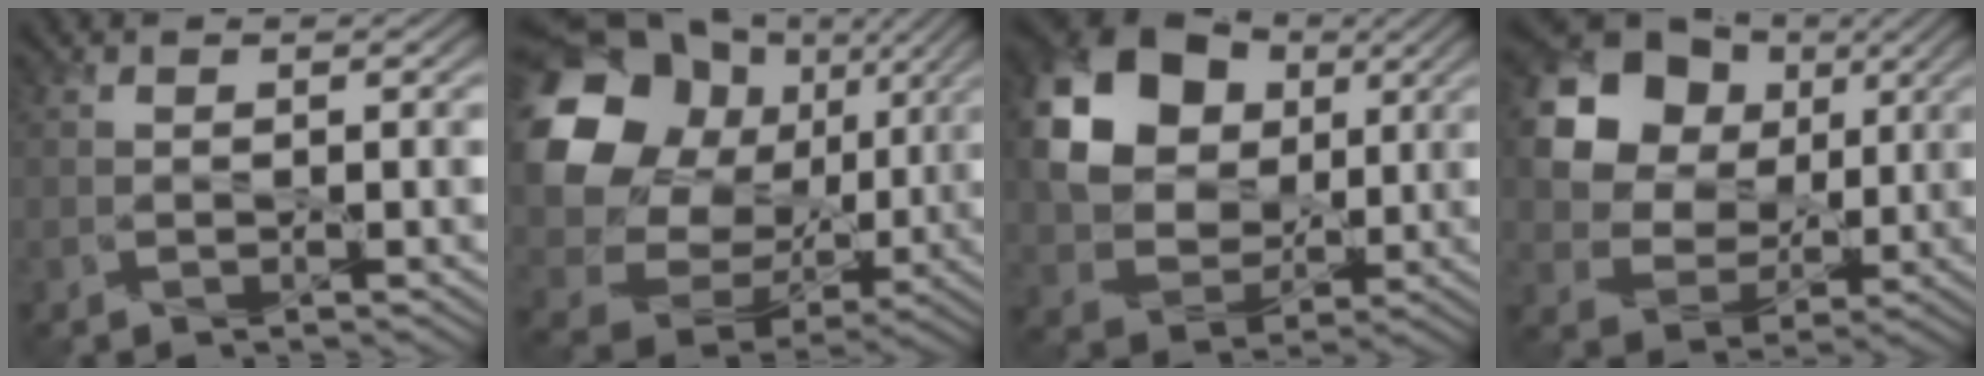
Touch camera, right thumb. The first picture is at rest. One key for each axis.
{"total": 16.9, "fx": 5.2, "fy": 14.0, "fz": 8.1, "tx": -0.209, "ty": 0.011, "tz": 0.099}
{"total": 16.0, "fx": 5.2, "fy": 12.5, "fz": 8.6, "tx": -0.212, "ty": 0.035, "tz": 0.109}
{"total": 14.7, "fx": 5.7, "fy": 12.2, "fz": 6.0, "tx": -0.191, "ty": 0.048, "tz": 0.125}